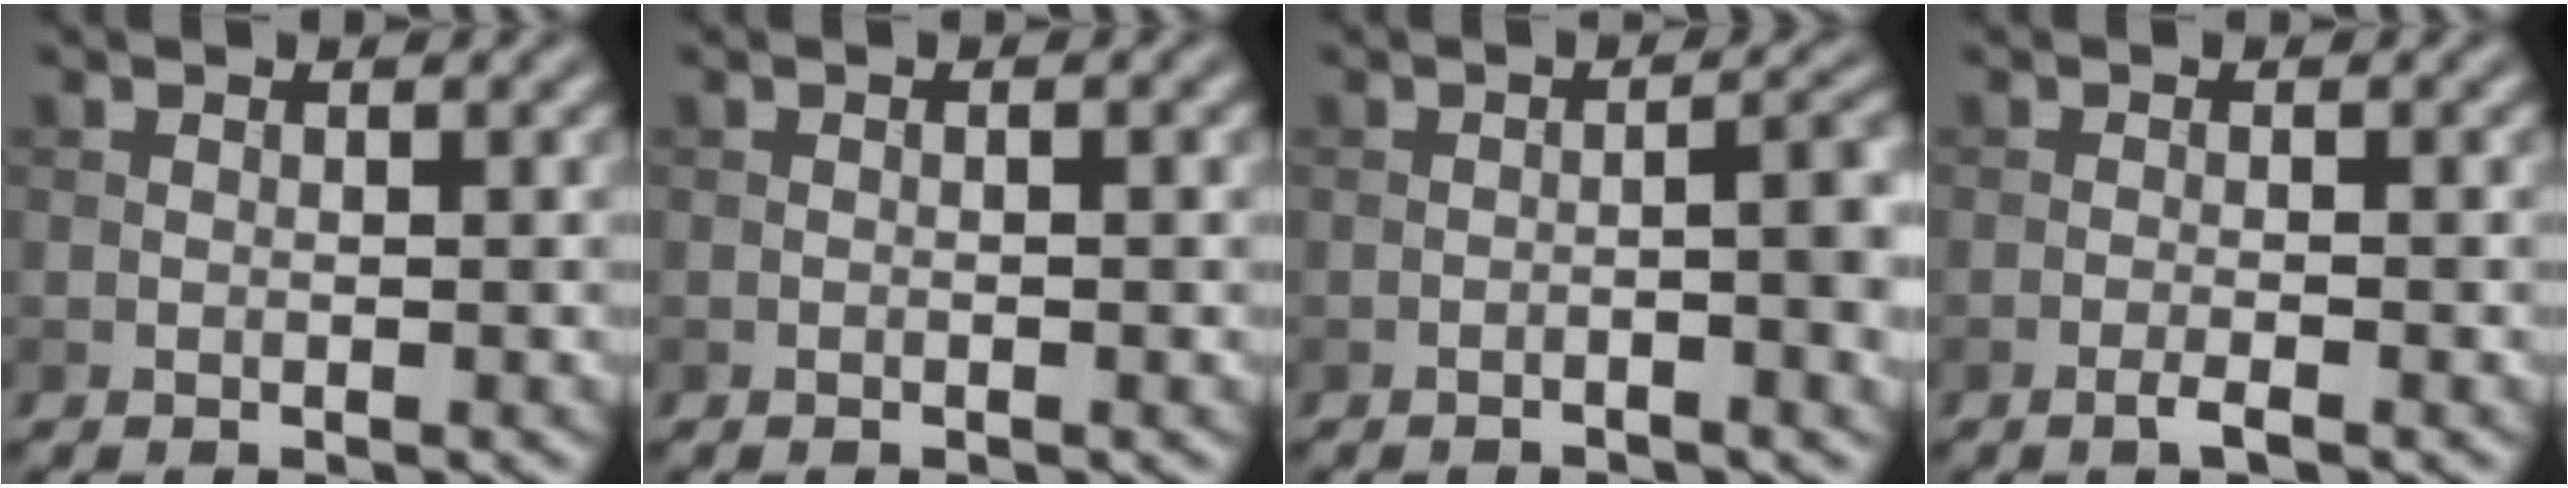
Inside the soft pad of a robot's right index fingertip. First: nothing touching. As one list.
[{"total": 0.9, "force": [-0.1, 0.1, 0.8], "torque": [-0.014, -0.005, -0.005]}, {"total": 4.9, "force": [-1.4, 1.2, 4.5], "torque": [-0.062, 0.007, -0.023]}, {"total": 1.4, "force": [-0.8, 0.2, 1.1], "torque": [-0.017, 0.001, -0.019]}]